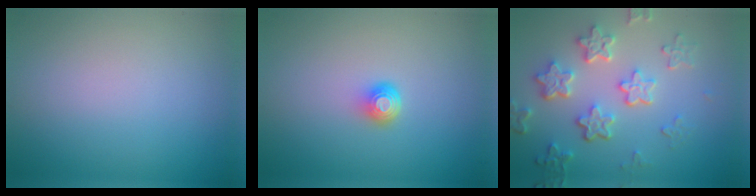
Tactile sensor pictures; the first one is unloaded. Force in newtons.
{"total": 1.6, "press": 1.1, "slide": 1.1}
{"total": 5.5, "press": 4.2, "slide": 3.6}